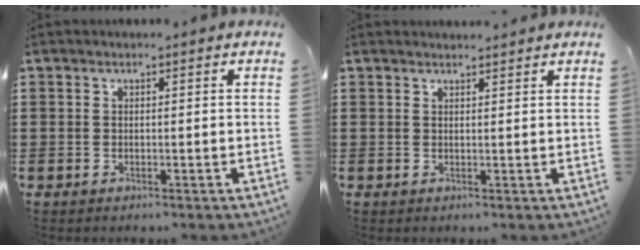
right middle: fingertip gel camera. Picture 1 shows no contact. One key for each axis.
{"total": 1.3, "fx": 1.3, "fy": 0.0, "fz": 0.1, "tx": 0.003, "ty": -0.002, "tz": 0.023}